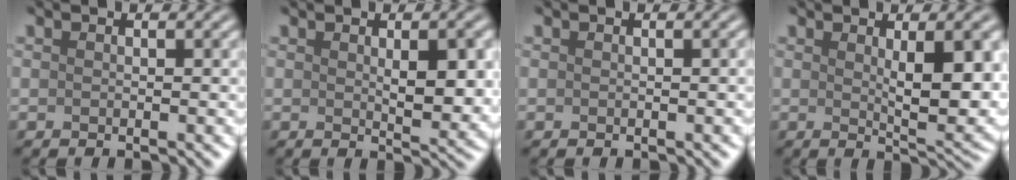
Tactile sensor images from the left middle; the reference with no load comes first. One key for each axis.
{"total": 4.2, "fx": 0.7, "fy": 1.5, "fz": 3.8, "tx": -0.056, "ty": -0.005, "tz": 0.015}
{"total": 0.0}
{"total": 6.7, "fx": 1.2, "fy": 2.0, "fz": 6.3, "tx": -0.089, "ty": -0.008, "tz": 0.026}